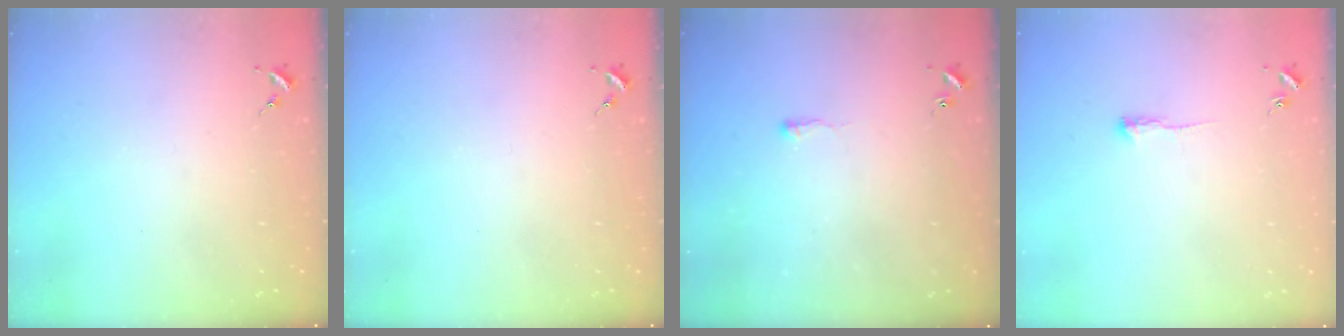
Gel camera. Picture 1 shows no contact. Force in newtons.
{"total": 0.0}
{"total": 2.1, "press": 2.1, "slide": 0.5}
{"total": 3.7, "press": 3.7, "slide": 0.5}